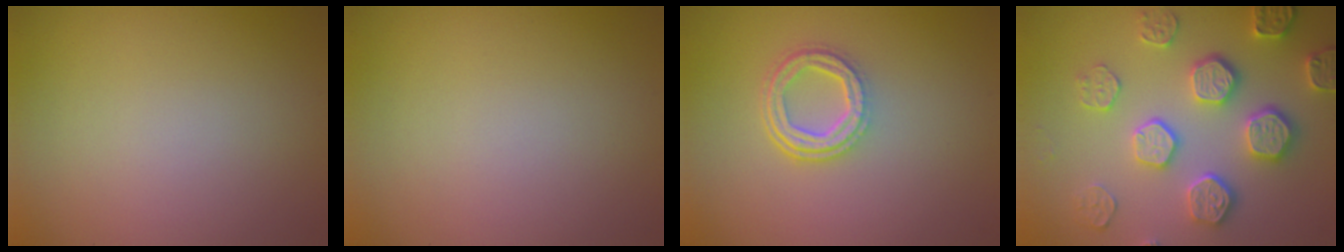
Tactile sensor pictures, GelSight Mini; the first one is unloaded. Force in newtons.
{"total": 0.0}
{"total": 3.8, "press": 2.9, "slide": 2.4}
{"total": 5.0, "press": 4.9, "slide": 1.2}